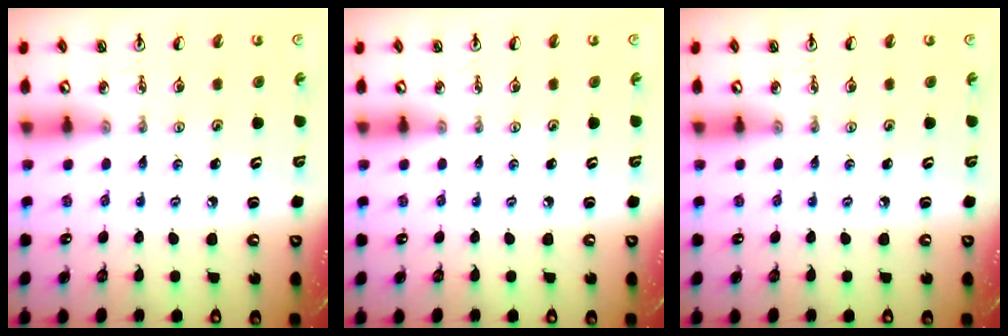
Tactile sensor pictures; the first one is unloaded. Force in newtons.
{"total": 0.0}
{"total": 0.0}